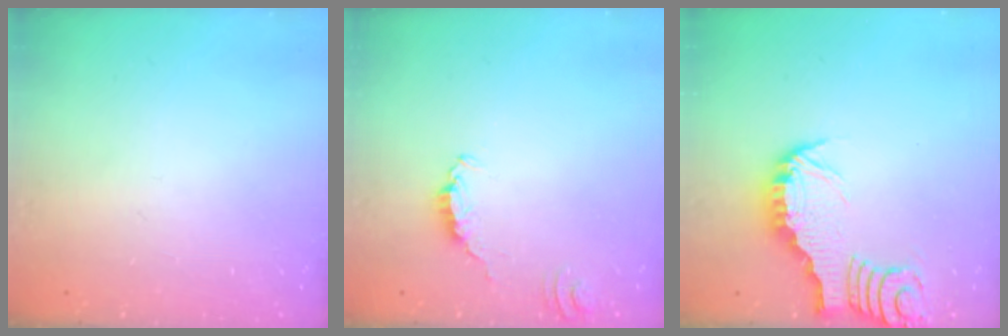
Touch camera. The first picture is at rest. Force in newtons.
{"total": 1.7, "press": 1.7, "slide": 0.2}
{"total": 3.4, "press": 3.4, "slide": 0.4}